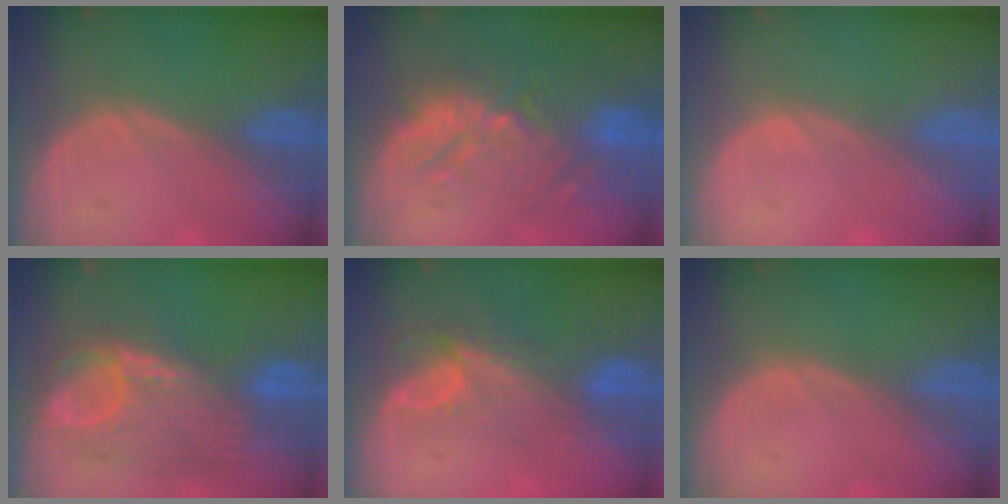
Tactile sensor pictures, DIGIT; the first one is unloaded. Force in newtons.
{"total": 11.1, "press": 9.9, "slide": 5.0}
{"total": 0.6, "press": 0.1, "slide": 0.6}
{"total": 10.2, "press": 9.8, "slide": 2.7}
{"total": 7.8, "press": 6.9, "slide": 3.8}
{"total": 0.0}